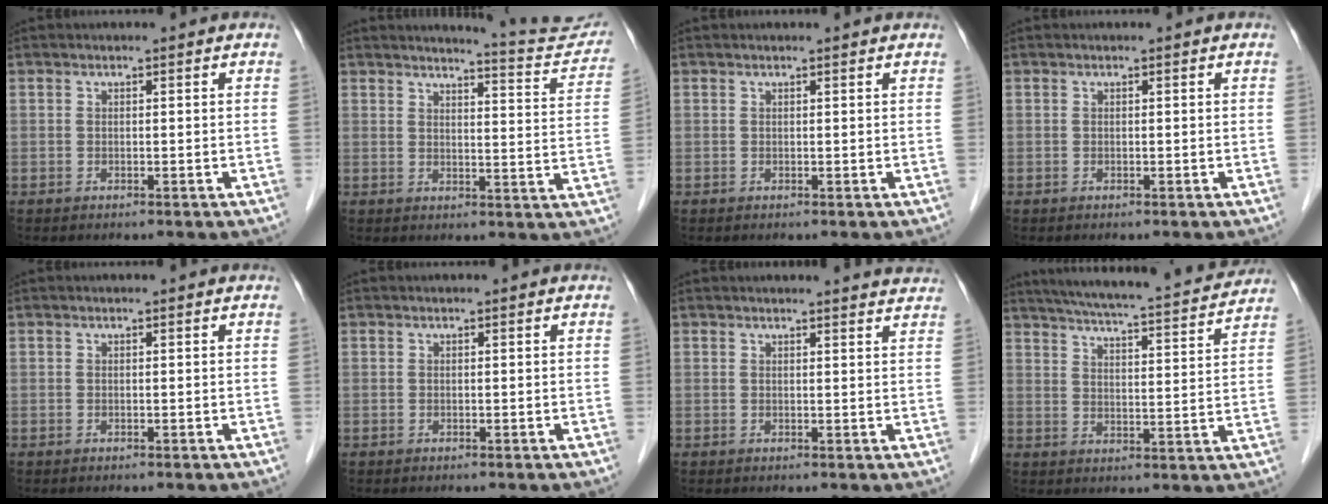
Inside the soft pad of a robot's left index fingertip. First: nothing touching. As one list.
[{"total": 10.3, "force": [10.2, -0.2, 1.3], "torque": [-0.017, -0.050, 0.110]}, {"total": 1.3, "force": [1.3, 0.1, 0.3], "torque": [-0.010, 0.008, 0.014]}, {"total": 0.0}, {"total": 0.0}, {"total": 0.0}, {"total": 6.3, "force": [6.1, 0.2, 1.2], "torque": [-0.010, -0.005, 0.047]}, {"total": 19.6, "force": [17.8, 1.5, 7.9], "torque": [-0.129, 0.000, 0.240]}]